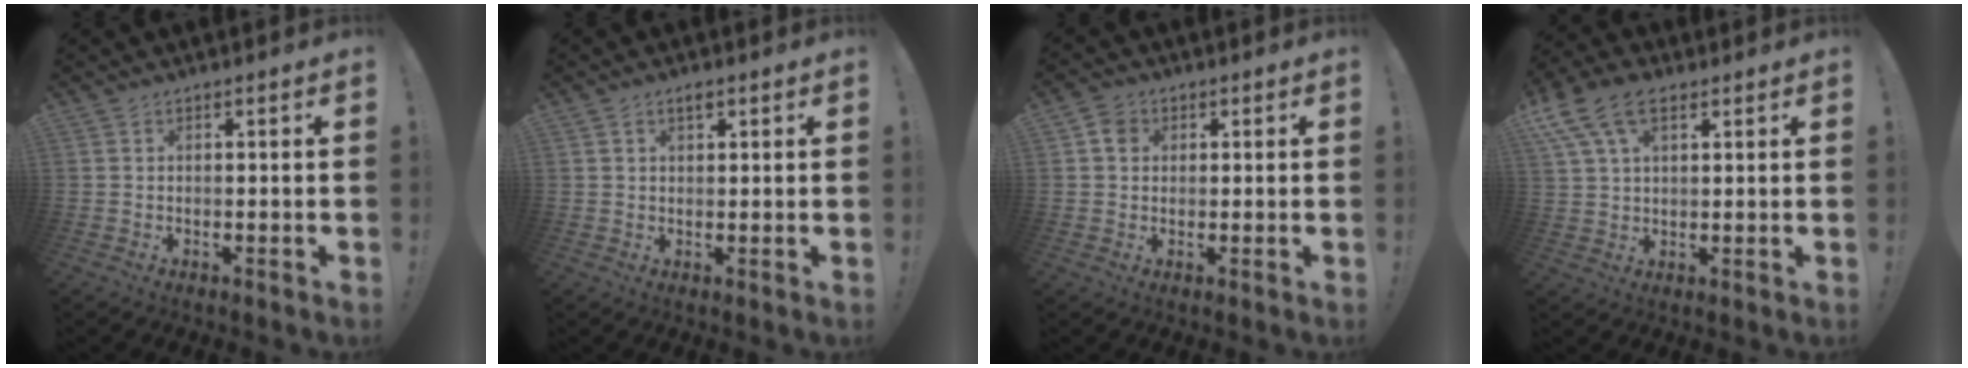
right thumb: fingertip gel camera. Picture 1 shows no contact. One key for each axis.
{"total": 2.0, "fx": 1.2, "fy": 1.0, "fz": 1.2, "tx": -0.021, "ty": 0.000, "tz": 0.021}
{"total": 4.1, "fx": 1.1, "fy": 3.5, "fz": 1.9, "tx": -0.021, "ty": 0.004, "tz": 0.019}
{"total": 11.6, "fx": 5.5, "fy": 6.8, "fz": 7.6, "tx": -0.143, "ty": -0.008, "tz": 0.108}